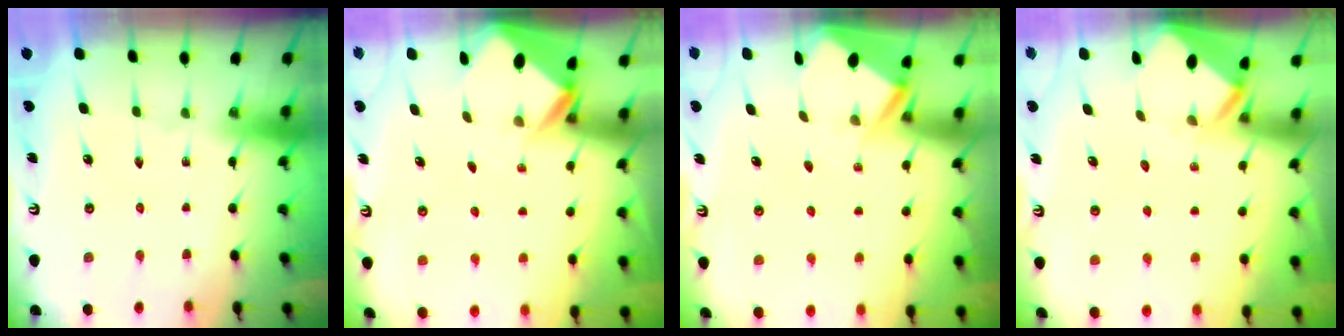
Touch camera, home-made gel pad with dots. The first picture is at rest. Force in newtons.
{"total": 2.8, "press": 2.8, "slide": 0.1}
{"total": 2.7, "press": 2.7, "slide": 0.3}
{"total": 3.9, "press": 3.9, "slide": 0.3}